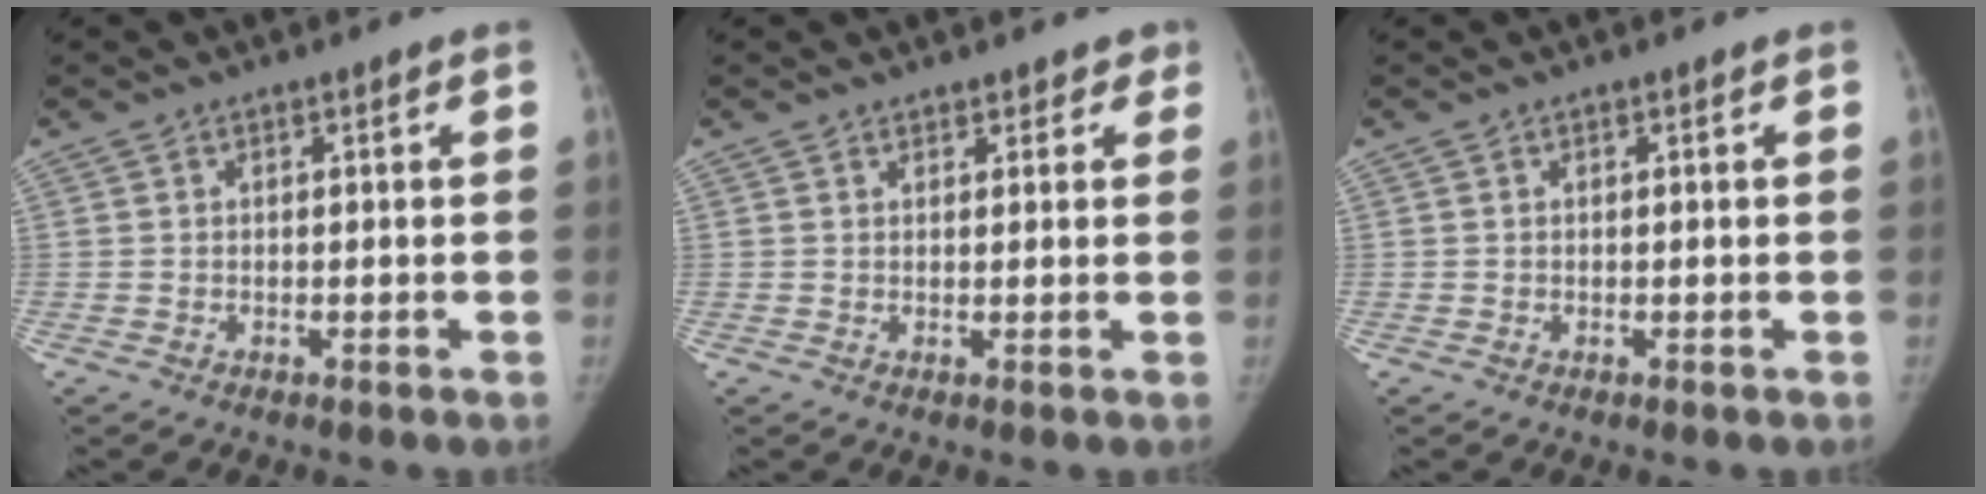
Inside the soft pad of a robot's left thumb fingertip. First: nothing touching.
{"total": 2.7, "force": [2.1, 1.5, 0.4], "torque": [0.031, -0.006, 0.021]}
{"total": 0.0}